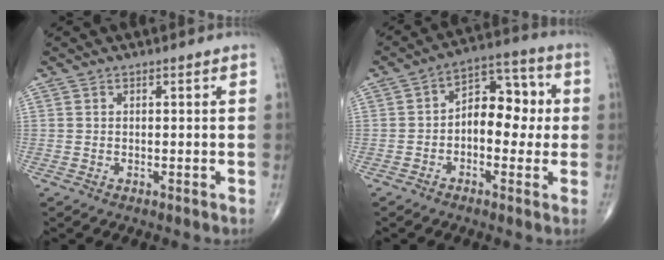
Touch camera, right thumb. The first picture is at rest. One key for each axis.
{"total": 10.7, "fx": -0.3, "fy": 6.8, "fz": 8.3, "tx": -0.080, "ty": 0.036, "tz": -0.015}